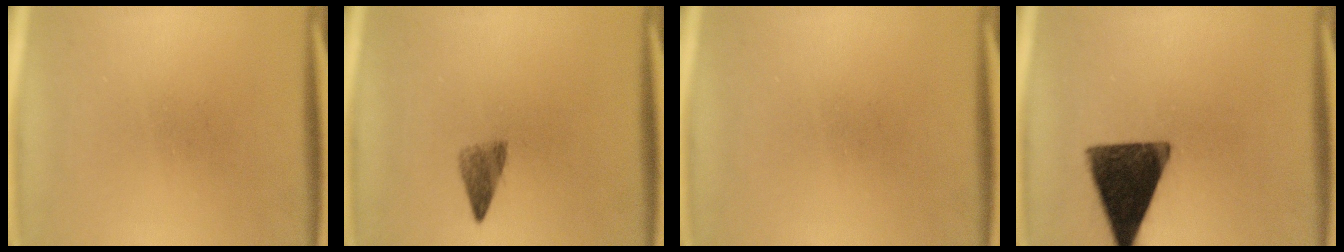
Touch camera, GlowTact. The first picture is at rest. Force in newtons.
{"total": 2.8}
{"total": 0.0}
{"total": 14.1}